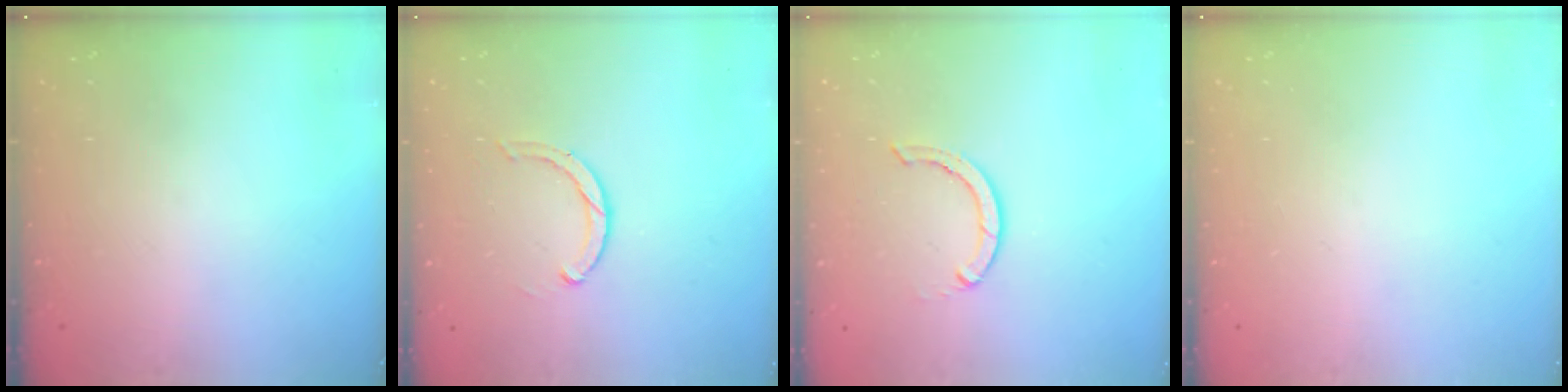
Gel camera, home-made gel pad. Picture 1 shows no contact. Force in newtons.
{"total": 3.0, "press": 2.9, "slide": 0.5}
{"total": 2.9, "press": 2.9, "slide": 0.1}
{"total": 0.0}